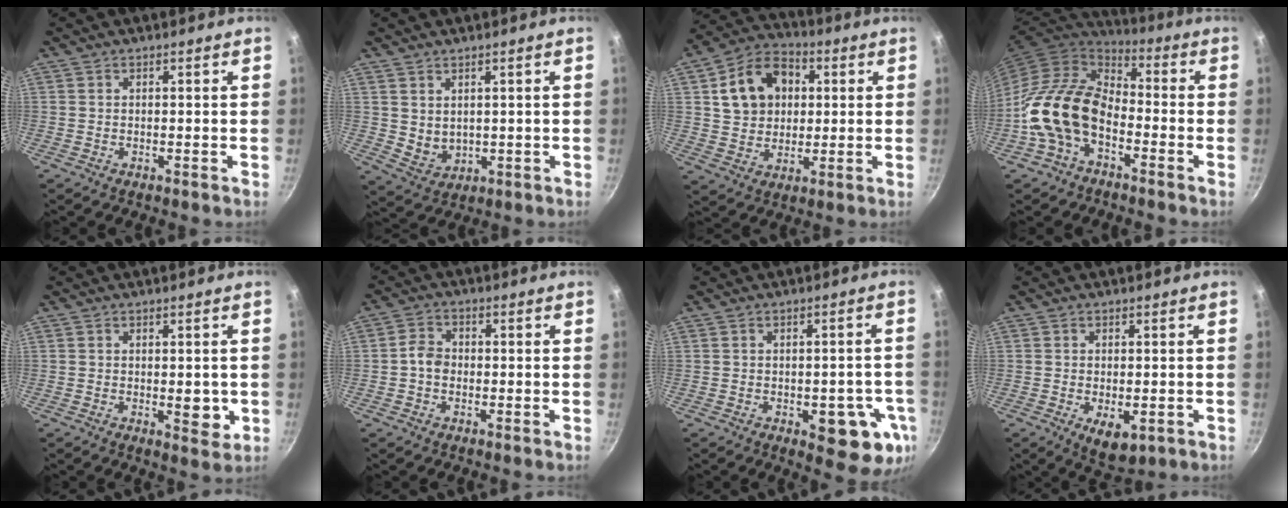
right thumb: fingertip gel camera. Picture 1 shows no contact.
{"total": 4.3, "force": [1.6, 3.1, 2.4], "torque": [-0.033, -0.017, 0.042]}
{"total": 14.2, "force": [3.2, 11.1, 8.2], "torque": [-0.114, 0.017, 0.048]}
{"total": 15.4, "force": [-5.0, 10.0, 10.6], "torque": [-0.172, 0.054, -0.114]}
{"total": 4.2, "force": [-0.7, 2.3, 3.5], "torque": [-0.025, -0.002, -0.008]}
{"total": 3.8, "force": [-0.7, 3.1, 2.1], "torque": [-0.025, 0.019, -0.020]}
{"total": 11.4, "force": [-3.4, 5.2, 9.6], "torque": [-0.070, 0.005, -0.040]}
{"total": 6.1, "force": [-1.7, 3.3, 4.9], "torque": [-0.063, -0.008, -0.015]}